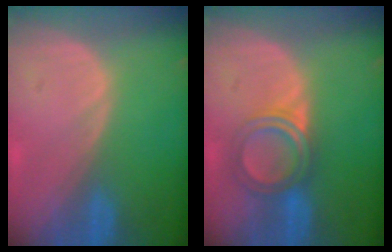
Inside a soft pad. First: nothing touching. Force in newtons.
{"total": 5.1, "press": 5.0, "slide": 0.9}